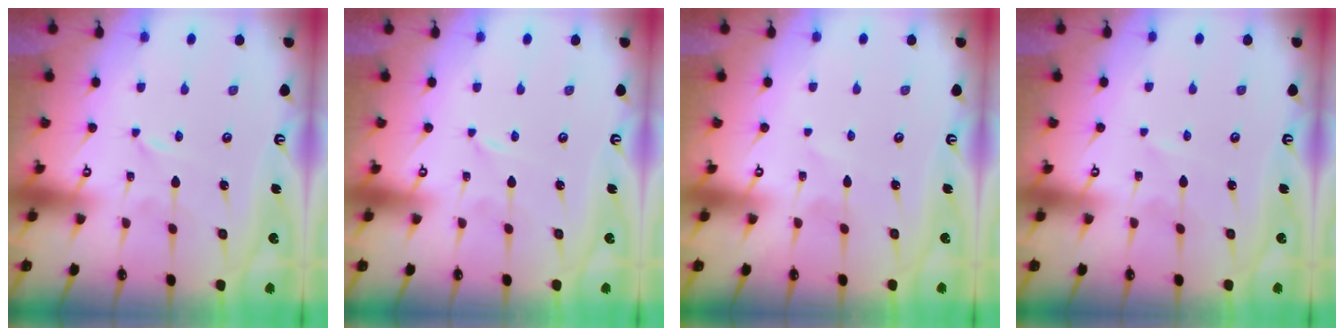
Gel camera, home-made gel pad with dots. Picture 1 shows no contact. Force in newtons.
{"total": 0.0}
{"total": 1.2, "press": 1.1, "slide": 0.1}
{"total": 1.4, "press": 1.4, "slide": 0.2}